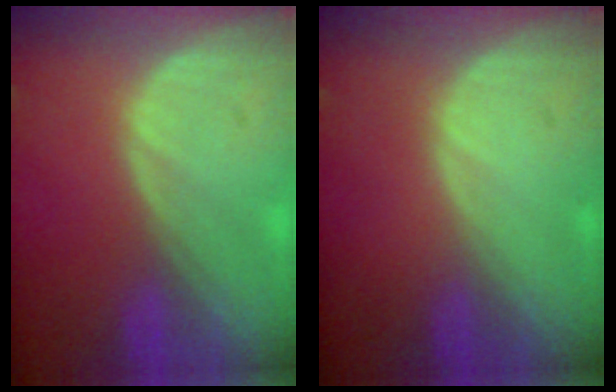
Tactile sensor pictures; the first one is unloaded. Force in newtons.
{"total": 0.0}